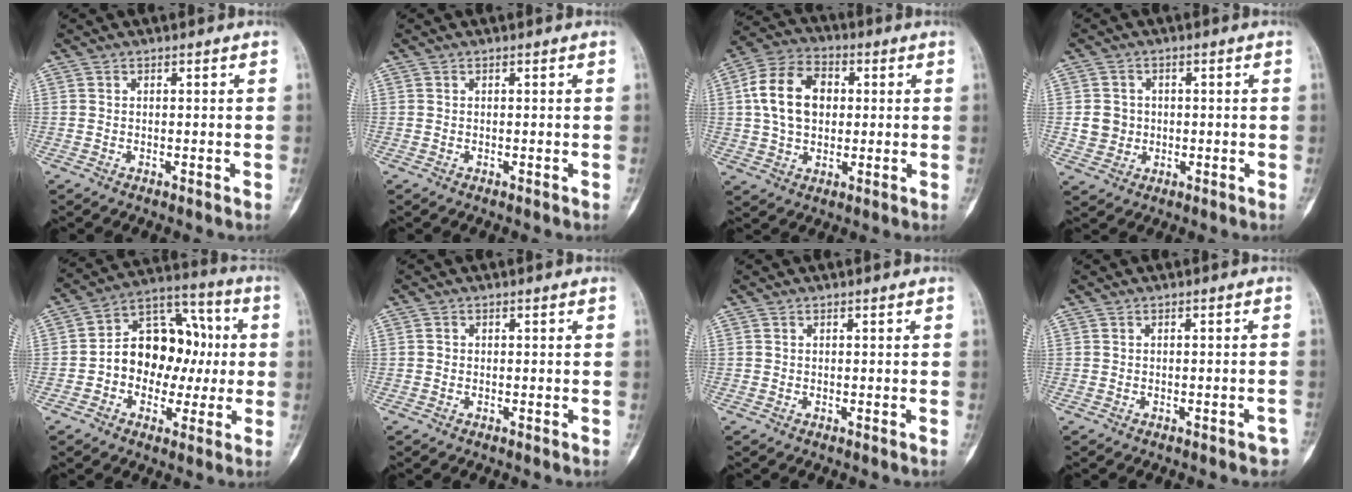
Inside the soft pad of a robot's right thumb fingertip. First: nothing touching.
{"total": 0.0}
{"total": 13.0, "force": [1.8, 9.2, 9.1], "torque": [-0.144, 0.014, 0.024]}
{"total": 4.5, "force": [0.0, 4.3, 1.5], "torque": [-0.007, 0.004, 0.003]}
{"total": 15.4, "force": [-0.5, 11.5, 10.2], "torque": [-0.109, 0.046, -0.016]}
{"total": 0.6, "force": [0.0, 0.6, 0.2], "torque": [0.004, 0.002, -0.003]}
{"total": 0.0}
{"total": 2.7, "force": [-2.0, 1.0, 1.6], "torque": [-0.016, 0.016, -0.017]}